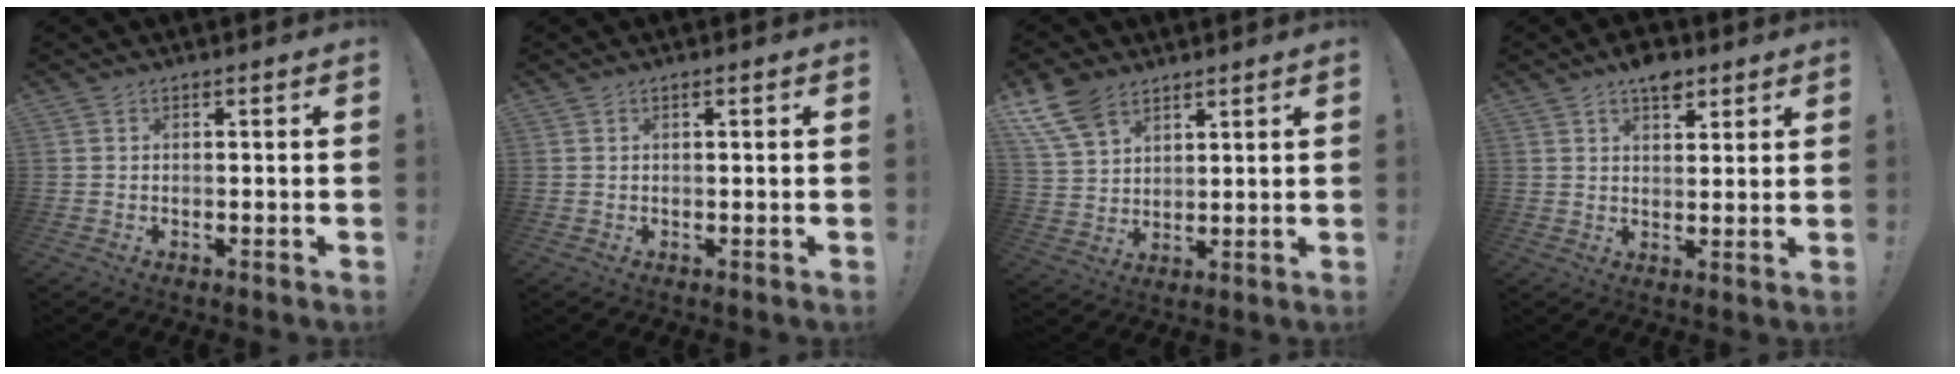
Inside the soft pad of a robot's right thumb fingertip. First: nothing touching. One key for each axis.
{"total": 0.7, "fx": 0.3, "fy": 0.0, "fz": 0.6, "tx": -0.015, "ty": 0.002, "tz": 0.005}
{"total": 11.1, "fx": 7.3, "fy": 6.5, "fz": 5.2, "tx": -0.108, "ty": -0.033, "tz": 0.145}
{"total": 6.3, "fx": 4.4, "fy": 3.5, "fz": 2.9, "tx": -0.027, "ty": -0.024, "tz": 0.076}